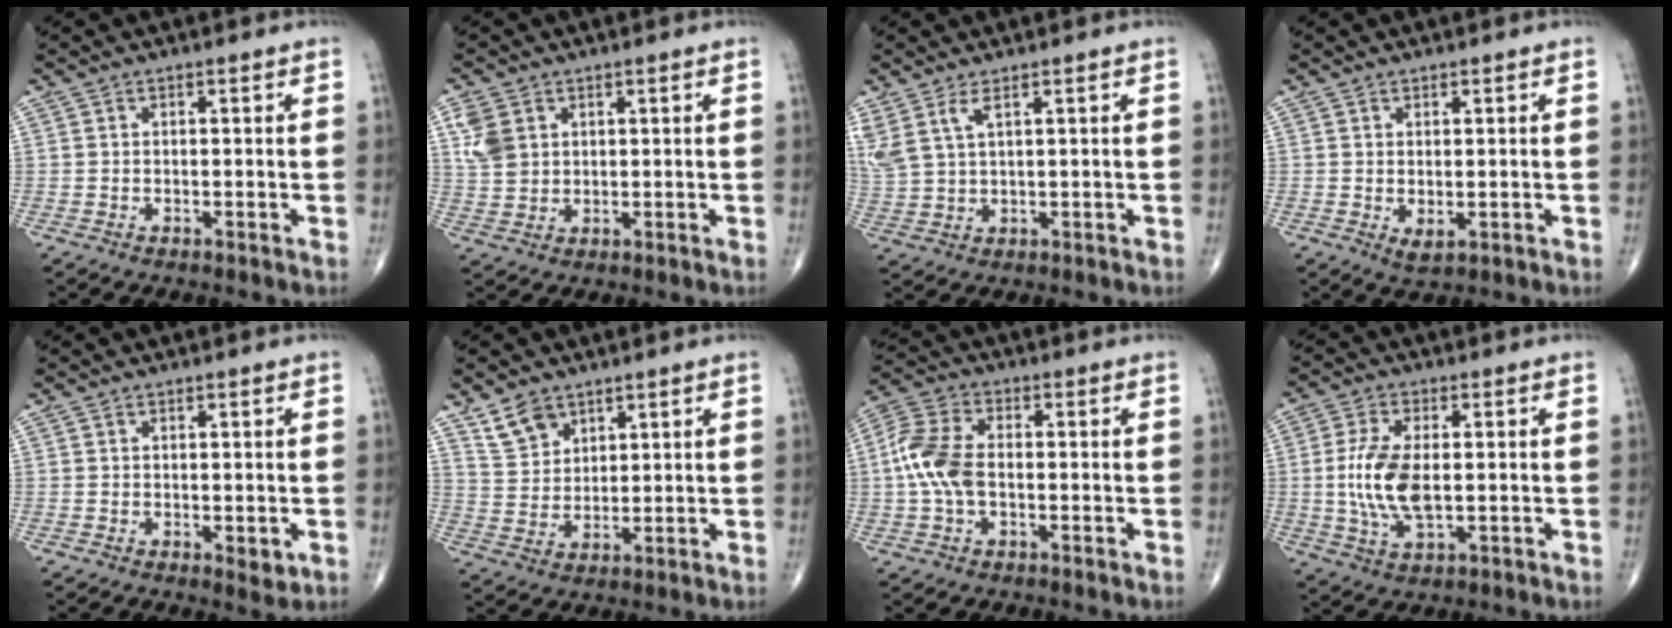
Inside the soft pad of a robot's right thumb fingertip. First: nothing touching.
{"total": 5.9, "force": [2.2, 4.4, 3.2], "torque": [-0.055, -0.004, 0.049]}
{"total": 6.1, "force": [3.4, 2.2, 4.6], "torque": [-0.118, -0.006, 0.080]}
{"total": 2.3, "force": [-0.2, 1.2, 1.9], "torque": [-0.030, -0.006, 0.004]}
{"total": 2.2, "force": [-0.2, 1.1, 2.0], "torque": [-0.021, -0.006, -0.001]}
{"total": 6.3, "force": [4.4, 4.0, 2.2], "torque": [-0.024, -0.025, 0.094]}
{"total": 9.6, "force": [-0.6, 5.7, 7.7], "torque": [-0.173, 0.023, -0.018]}
{"total": 10.3, "force": [-0.1, 5.0, 9.1], "torque": [-0.195, -0.006, 0.001]}